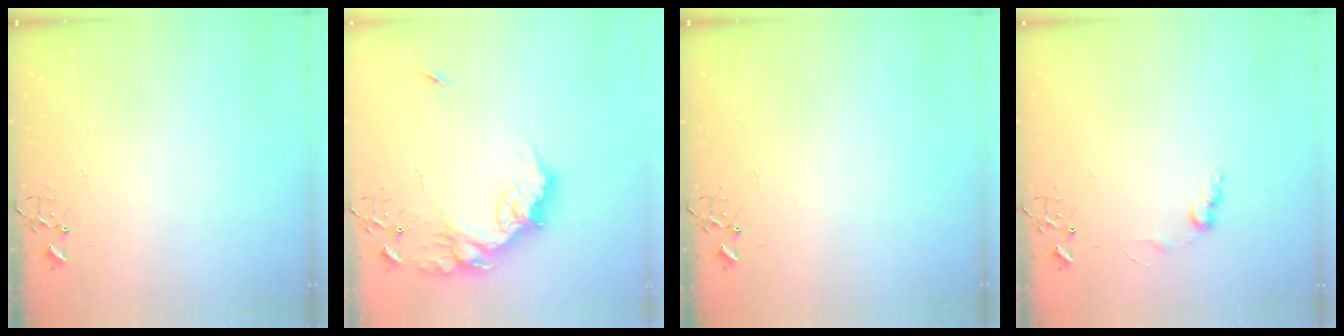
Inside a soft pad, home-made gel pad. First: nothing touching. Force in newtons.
{"total": 18.4, "press": 18.3, "slide": 1.7}
{"total": 0.0}
{"total": 6.6, "press": 6.6, "slide": 0.3}